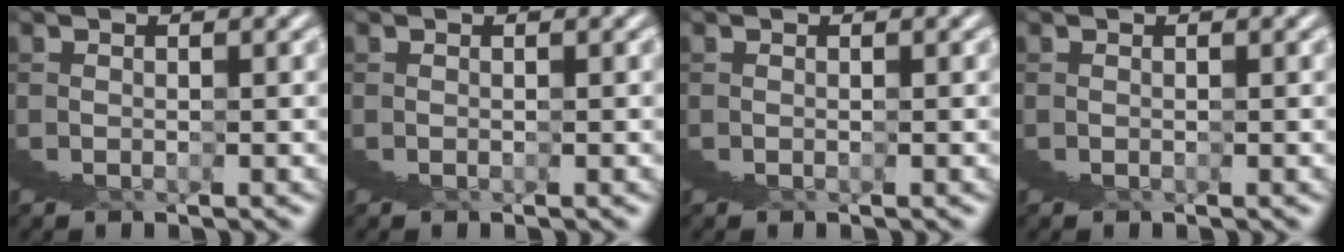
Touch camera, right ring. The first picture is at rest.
{"total": 0.0}
{"total": 0.0}
{"total": 0.0}